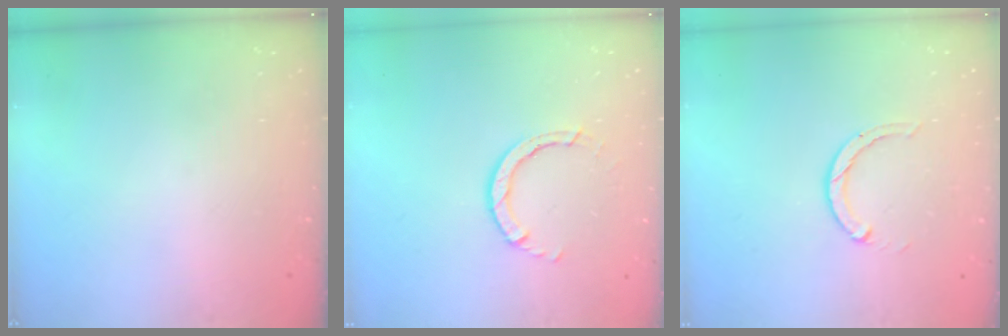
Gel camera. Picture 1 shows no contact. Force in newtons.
{"total": 3.7, "press": 3.7, "slide": 0.4}
{"total": 2.0, "press": 2.0, "slide": 0.3}